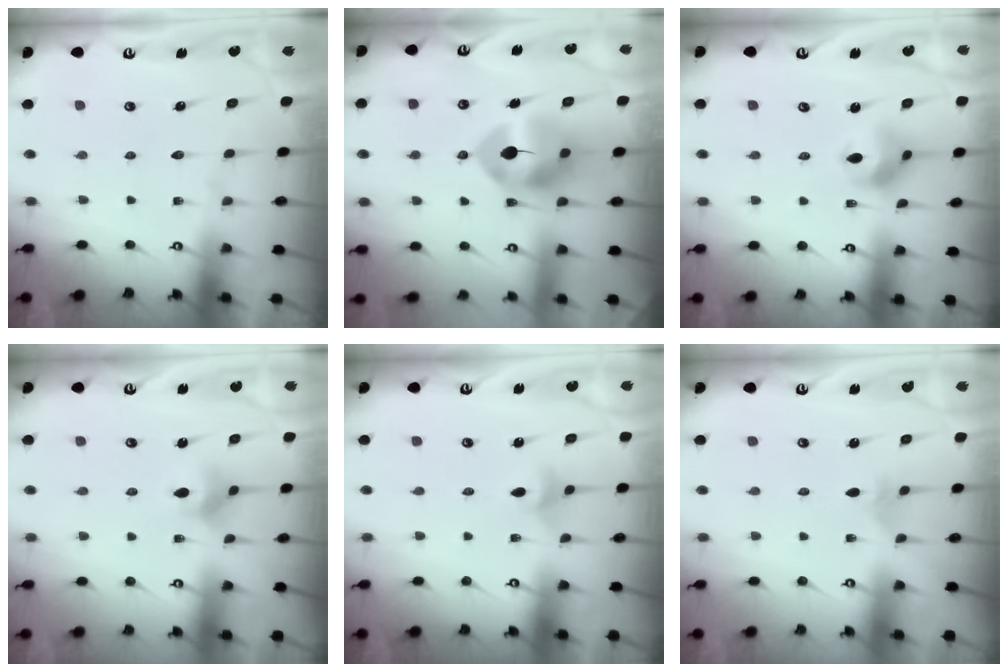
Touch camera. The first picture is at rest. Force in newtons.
{"total": 9.3, "press": 9.2, "slide": 1.4}
{"total": 8.5, "press": 8.4, "slide": 0.8}
{"total": 5.8, "press": 5.8, "slide": 0.6}
{"total": 3.4, "press": 3.3, "slide": 0.7}
{"total": 2.4, "press": 2.4, "slide": 0.5}